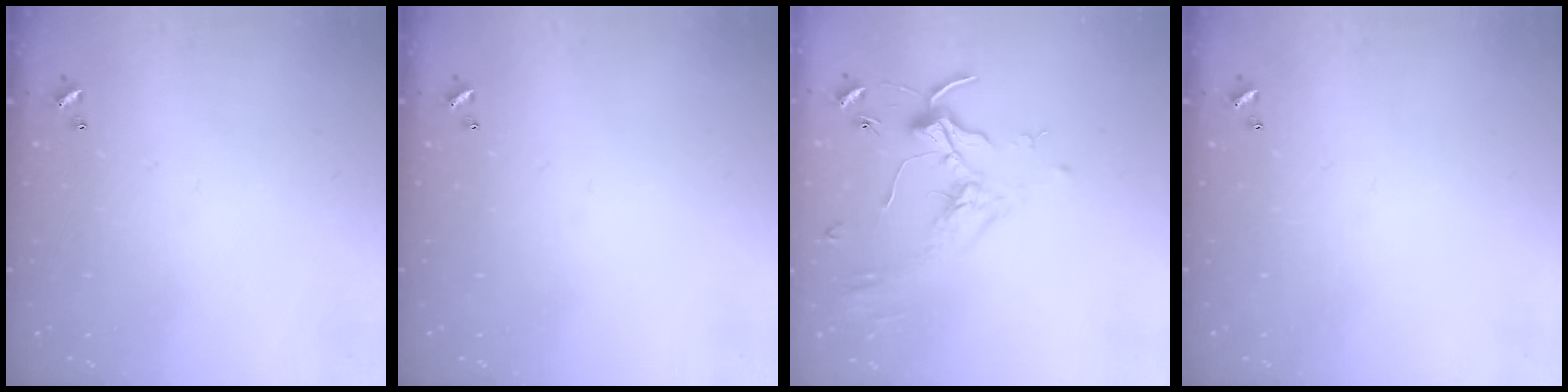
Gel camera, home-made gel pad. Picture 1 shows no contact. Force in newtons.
{"total": 0.0}
{"total": 1.6, "press": 1.6, "slide": 0.4}
{"total": 0.0}